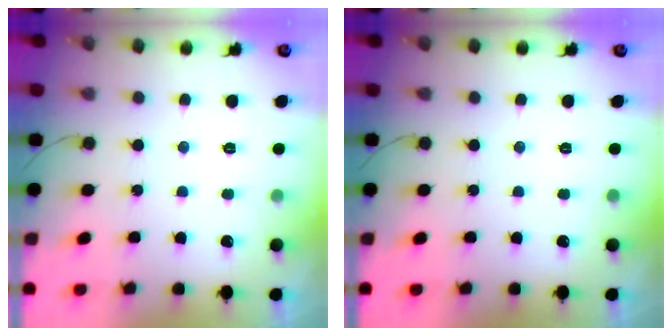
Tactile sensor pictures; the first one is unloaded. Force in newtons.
{"total": 0.0}